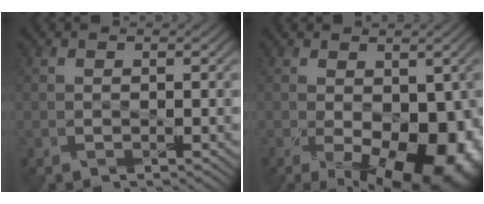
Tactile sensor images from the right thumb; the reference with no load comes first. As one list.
[{"total": 14.1, "force": [-4.3, 7.5, 11.1], "torque": [-0.145, -0.045, -0.039]}]